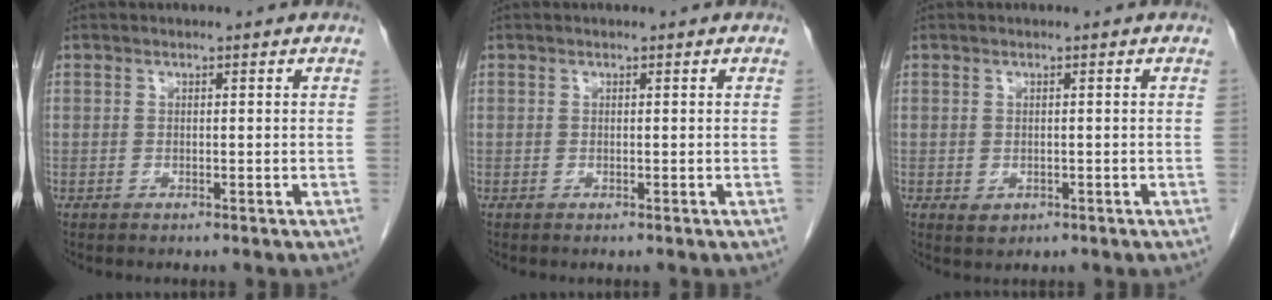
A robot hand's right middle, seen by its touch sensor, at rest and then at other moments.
{"total": 0.0}
{"total": 1.9, "force": [-0.6, 1.5, 0.9], "torque": [-0.013, 0.000, 0.001]}